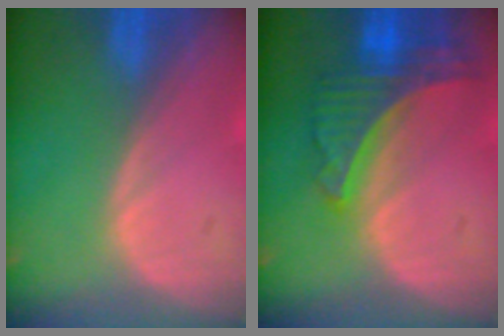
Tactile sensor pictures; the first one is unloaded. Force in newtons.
{"total": 7.8, "press": 6.9, "slide": 3.6}